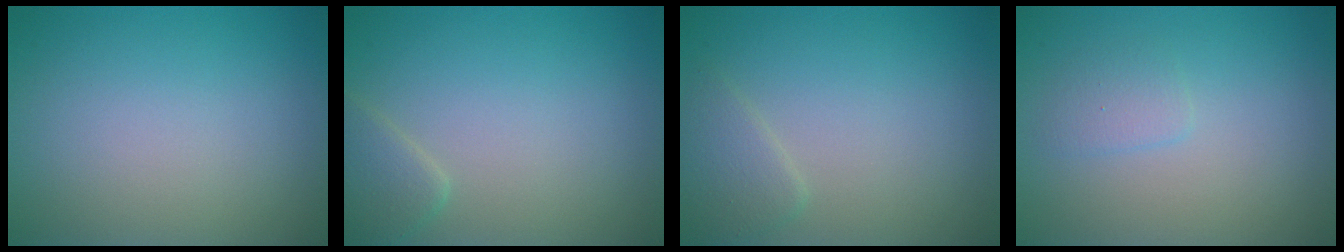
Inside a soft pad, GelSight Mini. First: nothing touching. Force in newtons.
{"total": 1.9, "press": 1.9, "slide": 0.1}
{"total": 1.8, "press": 1.8, "slide": 0.1}
{"total": 1.3, "press": 1.3, "slide": 0.1}